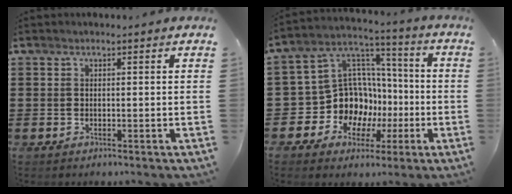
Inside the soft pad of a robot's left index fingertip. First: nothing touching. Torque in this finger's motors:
{"motor_torque": [1.39, 0.74, 0.56, 0.07]}